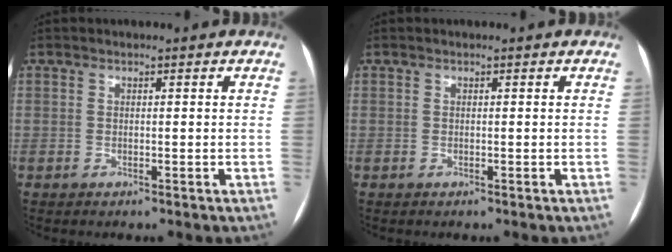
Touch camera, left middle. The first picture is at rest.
{"total": 0.0}